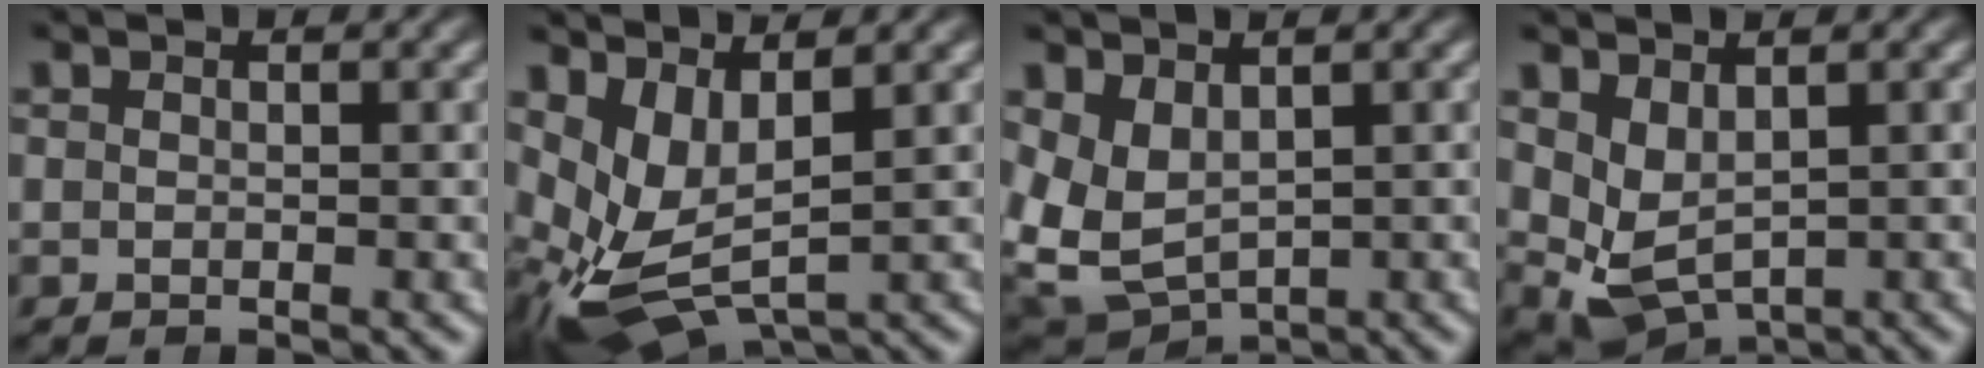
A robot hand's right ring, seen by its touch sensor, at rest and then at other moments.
{"total": 7.7, "force": [-1.0, 5.6, 5.3], "torque": [-0.140, -0.047, 0.000]}
{"total": 8.9, "force": [-0.7, 7.8, 4.3], "torque": [-0.145, -0.055, 0.009]}
{"total": 5.8, "force": [-0.4, 4.6, 3.5], "torque": [-0.097, -0.044, 0.017]}